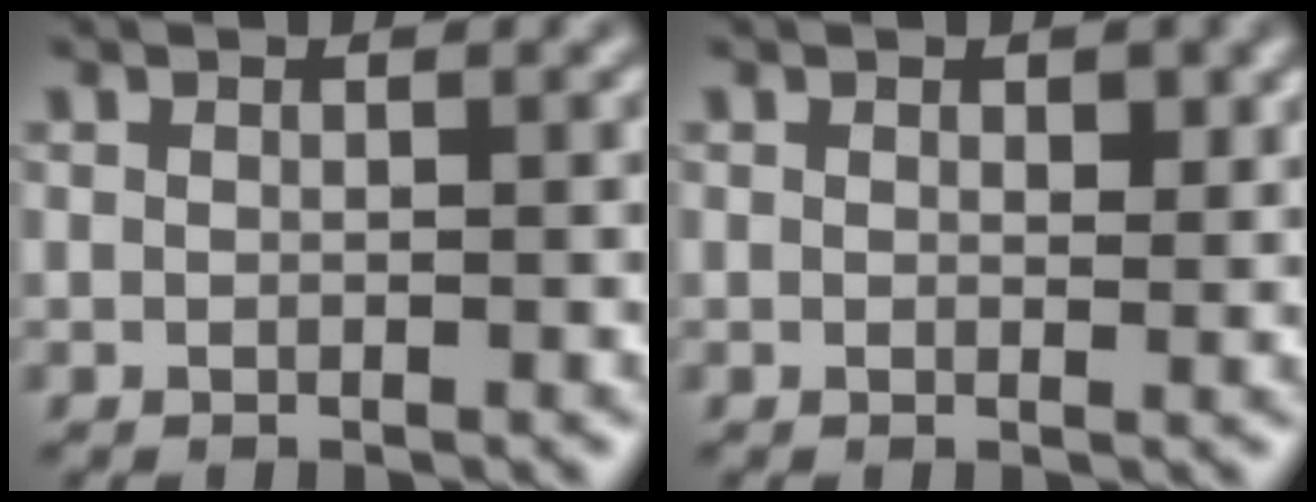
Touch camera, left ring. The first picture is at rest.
{"total": 1.0, "force": [0.5, 0.6, 0.7], "torque": [-0.006, -0.004, 0.008]}